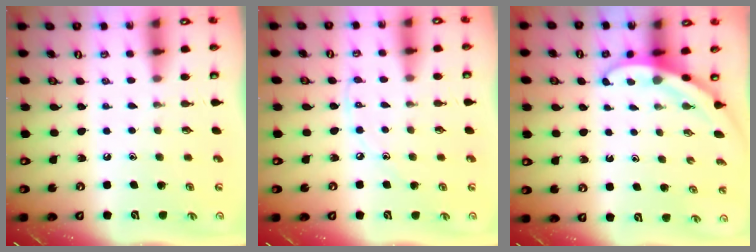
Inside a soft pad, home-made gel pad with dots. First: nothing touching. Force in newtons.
{"total": 3.9, "press": 3.8, "slide": 0.6}
{"total": 3.4, "press": 3.4, "slide": 0.1}